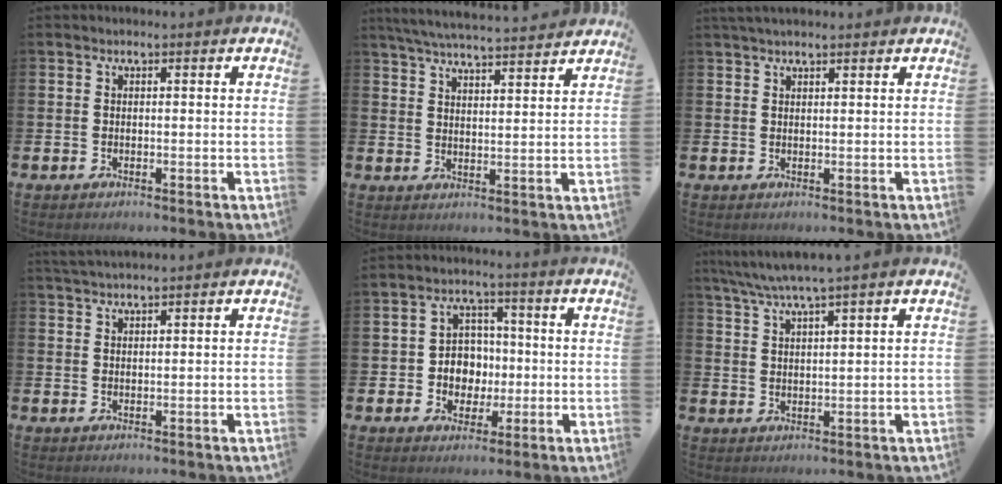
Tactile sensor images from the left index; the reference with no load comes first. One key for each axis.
{"total": 5.8, "fx": 5.7, "fy": 0.2, "fz": 1.2, "tx": -0.043, "ty": -0.031, "tz": 0.101}
{"total": 2.1, "fx": 1.9, "fy": 0.4, "fz": 0.8, "tx": -0.013, "ty": 0.001, "tz": 0.033}
{"total": 2.0, "fx": 2.0, "fy": 0.1, "fz": 0.3, "tx": -0.007, "ty": -0.004, "tz": 0.037}
{"total": 5.3, "fx": -0.2, "fy": 4.9, "fz": 1.9, "tx": -0.032, "ty": 0.004, "tz": -0.013}
{"total": 4.8, "fx": 4.2, "fy": -0.6, "fz": 2.2, "tx": -0.058, "ty": -0.012, "tz": 0.074}